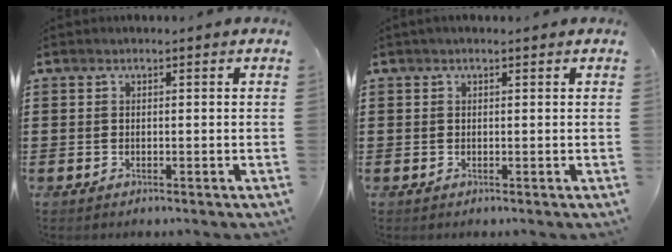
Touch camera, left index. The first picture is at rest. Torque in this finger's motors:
{"motor_torque": [-0.06, 0.06, -0.05, 0.01]}